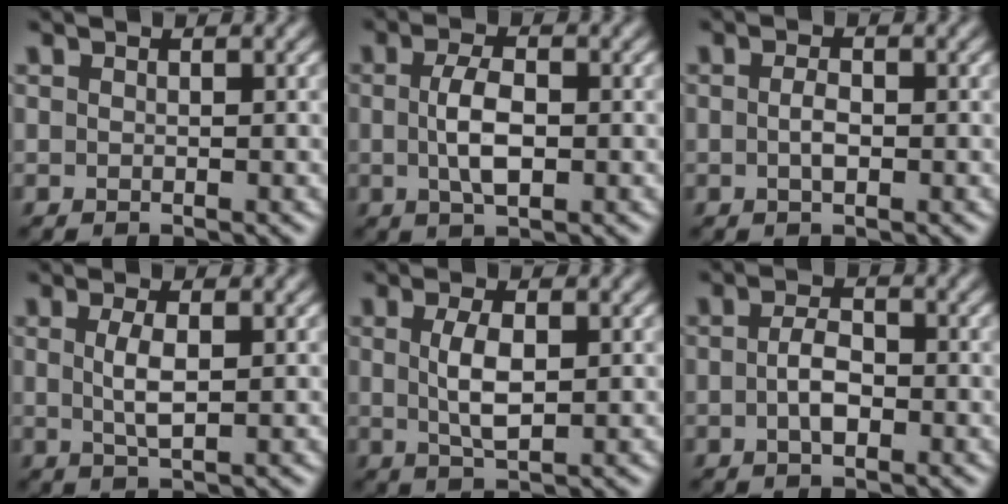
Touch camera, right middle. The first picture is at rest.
{"total": 3.5, "force": [-0.1, 1.5, 3.2], "torque": [-0.066, -0.001, -0.002]}
{"total": 1.5, "force": [-0.2, 0.7, 1.3], "torque": [-0.027, 0.000, -0.005]}
{"total": 2.4, "force": [0.3, 0.7, 2.3], "torque": [-0.049, 0.000, 0.008]}
{"total": 3.1, "force": [0.4, 1.1, 2.9], "torque": [-0.066, -0.002, 0.009]}
{"total": 2.5, "force": [-0.5, 1.3, 2.1], "torque": [-0.043, 0.000, -0.013]}